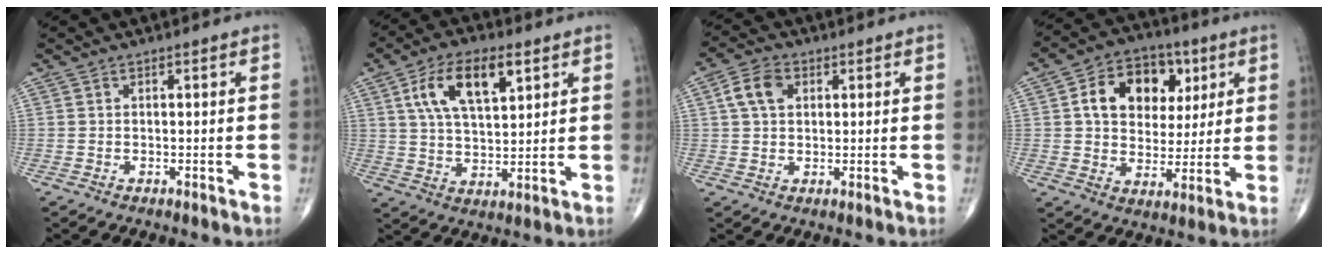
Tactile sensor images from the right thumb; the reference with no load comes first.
{"total": 12.4, "force": [5.1, 5.7, 9.7], "torque": [-0.163, -0.008, 0.094]}
{"total": 5.7, "force": [1.7, 3.9, 3.8], "torque": [-0.066, 0.008, 0.027]}
{"total": 14.7, "force": [4.4, 10.8, 9.0], "torque": [-0.102, 0.001, 0.068]}